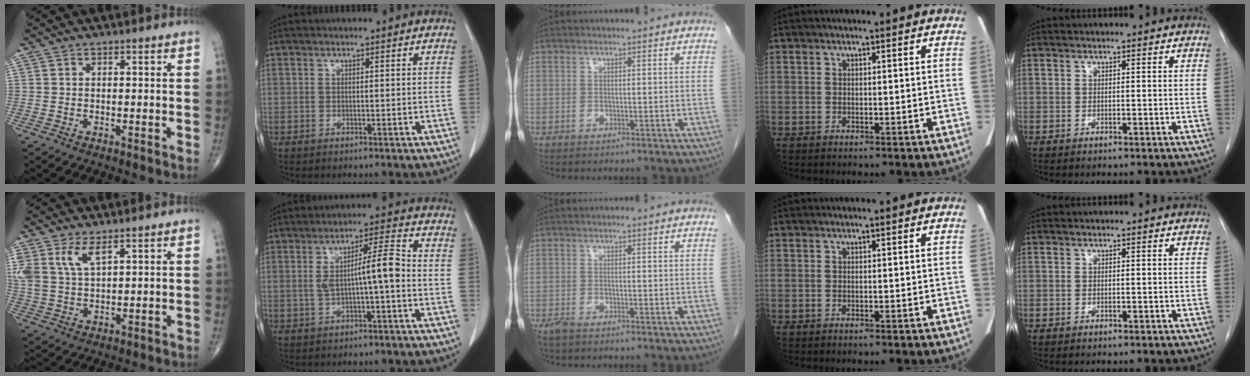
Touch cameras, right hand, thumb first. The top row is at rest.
{"thumb": {"total": 6.9, "force": [3.6, 3.0, 5.1], "torque": [-0.110, -0.008, 0.080]}, "index": {"total": 6.5, "force": [-0.4, 0.5, 6.5], "torque": [-0.111, 0.017, -0.005]}, "middle": {"total": 1.8, "force": [-1.4, 0.5, 1.0], "torque": [-0.026, -0.005, -0.026]}}